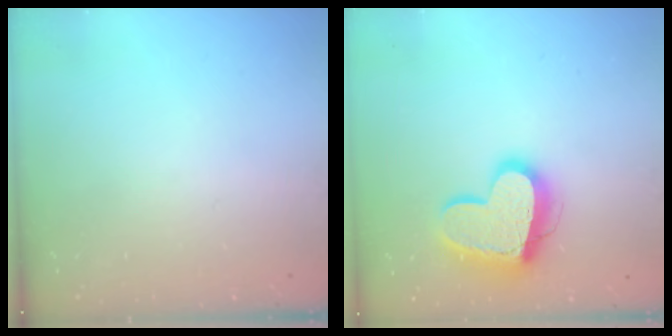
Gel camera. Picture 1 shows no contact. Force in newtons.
{"total": 16.5, "press": 16.4, "slide": 1.5}